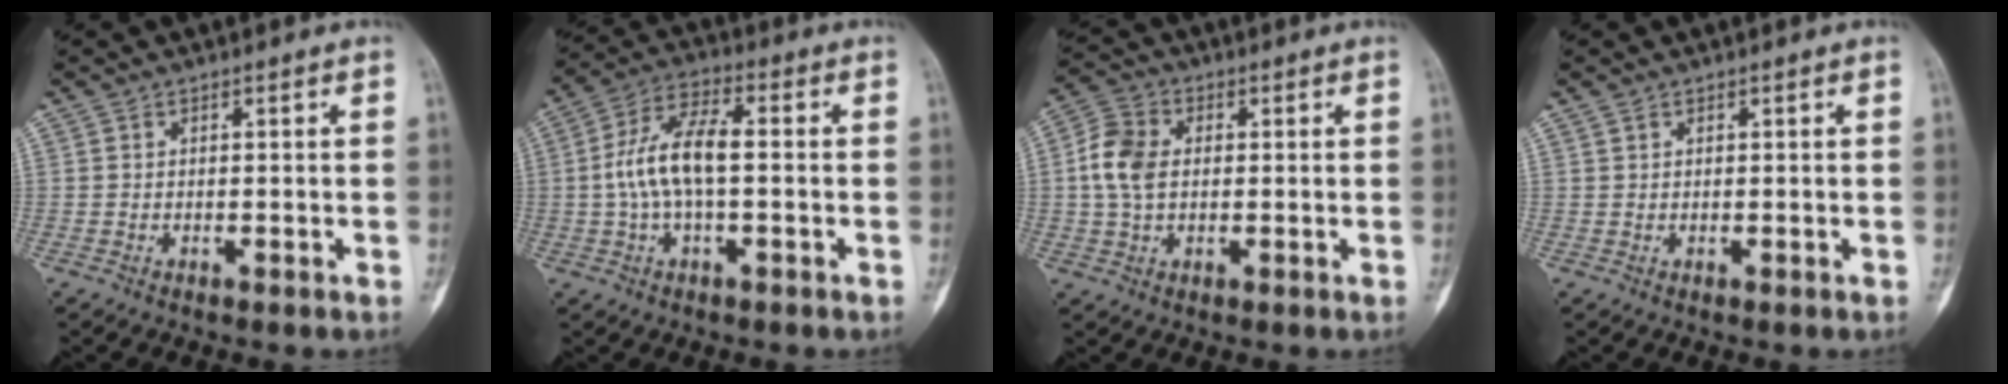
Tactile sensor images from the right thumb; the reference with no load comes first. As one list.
[{"total": 11.0, "force": [-0.2, 4.9, 9.9], "torque": [-0.204, 0.031, -0.007]}, {"total": 7.8, "force": [0.5, 5.5, 5.5], "torque": [-0.112, 0.014, 0.005]}, {"total": 0.6, "force": [0.4, 0.3, 0.1], "torque": [-0.003, 0.001, 0.009]}]